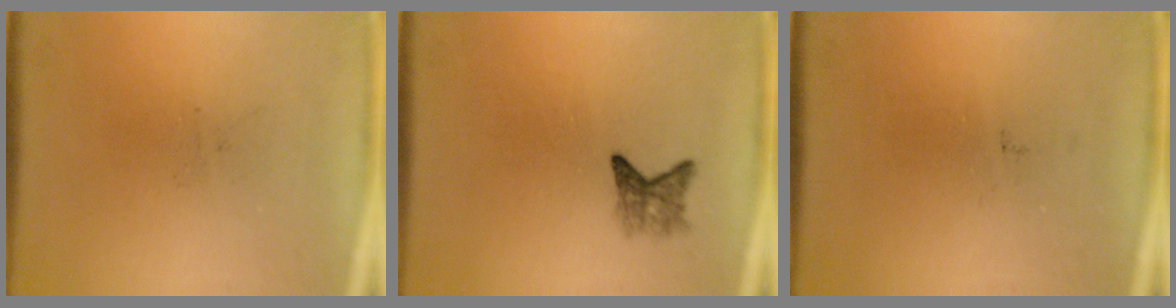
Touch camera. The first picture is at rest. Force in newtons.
{"total": 2.3}
{"total": 0.0}